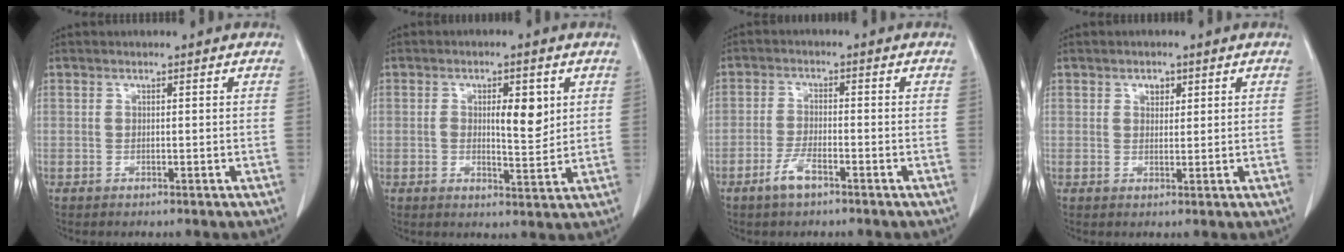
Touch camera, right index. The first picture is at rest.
{"total": 5.7, "force": [1.3, 1.9, 5.2], "torque": [-0.079, -0.004, 0.020]}
{"total": 3.7, "force": [-2.3, 0.9, 2.7], "torque": [-0.058, 0.001, -0.043]}
{"total": 1.8, "force": [1.0, 1.2, 0.9], "torque": [-0.013, 0.000, 0.015]}